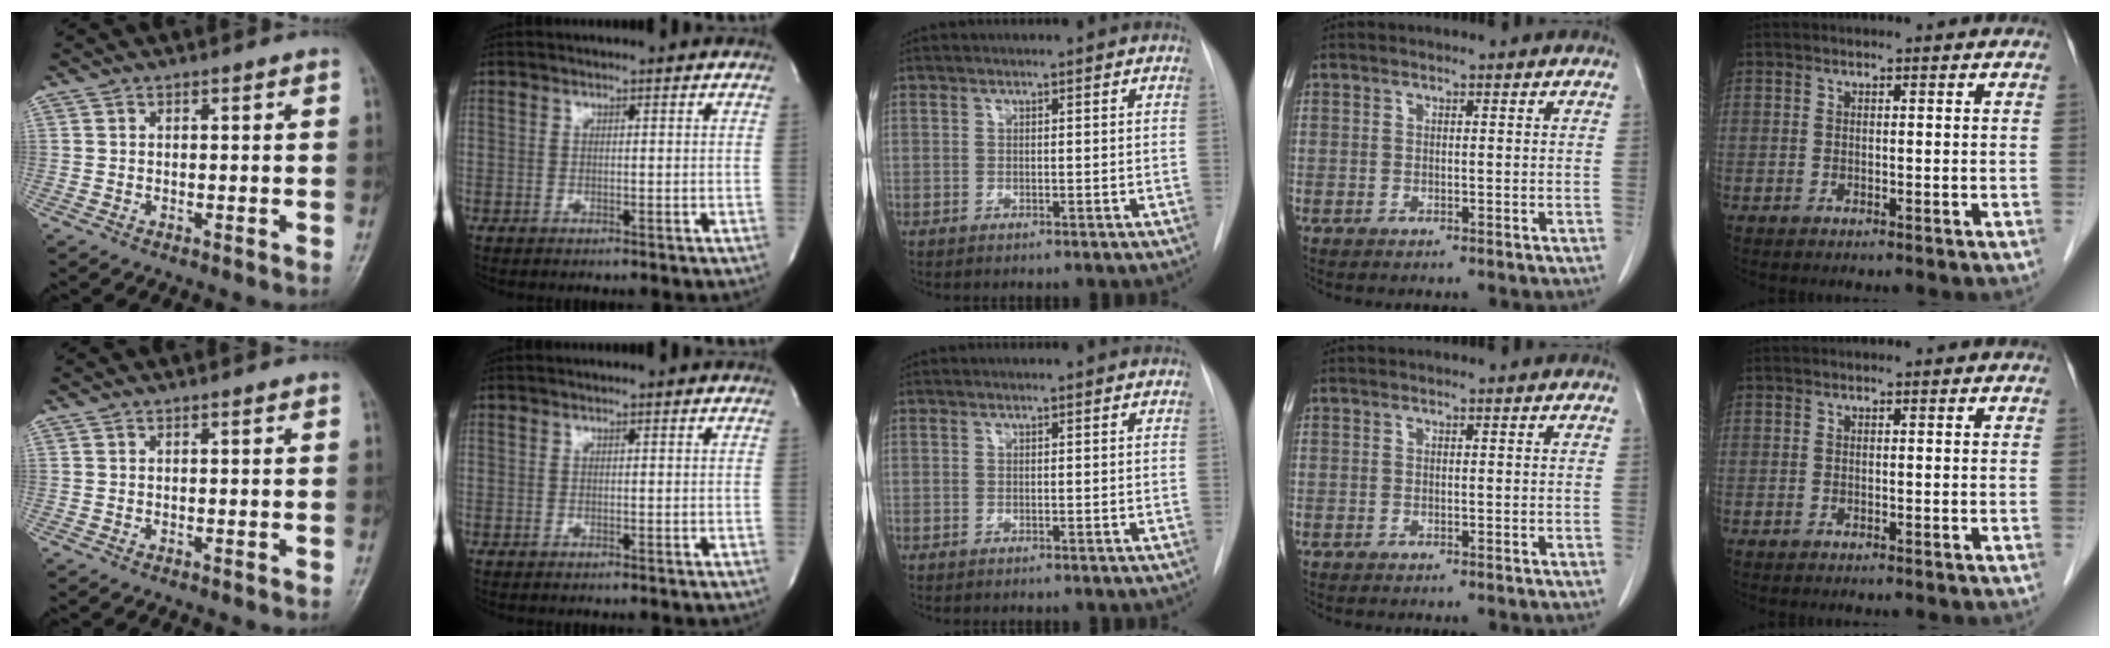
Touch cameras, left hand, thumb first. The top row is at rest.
{}